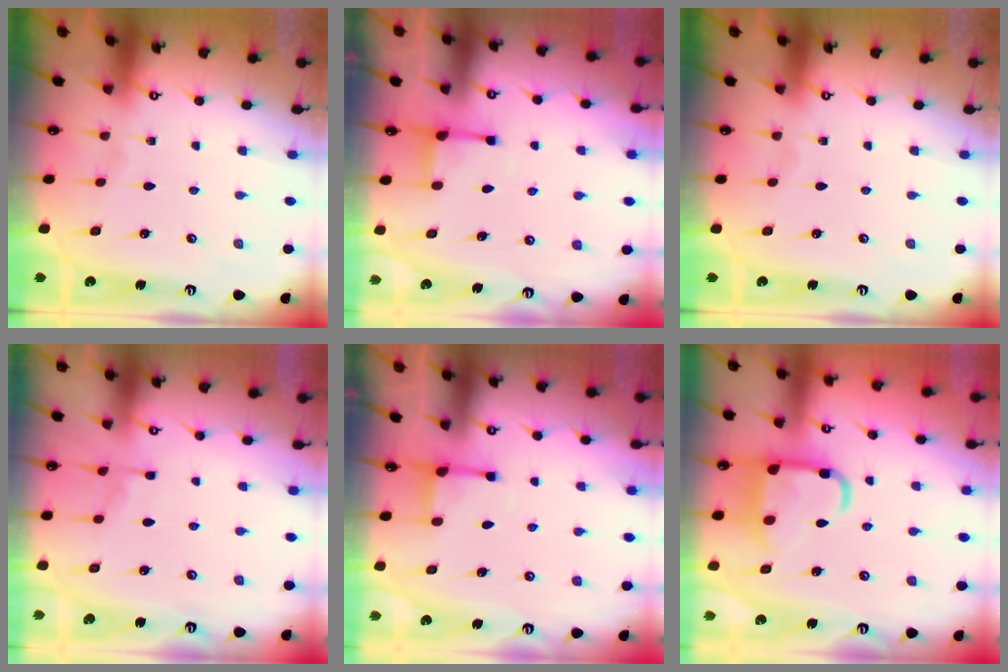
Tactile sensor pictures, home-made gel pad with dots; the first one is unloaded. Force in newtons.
{"total": 2.3, "press": 2.2, "slide": 0.6}
{"total": 0.0}
{"total": 3.5, "press": 3.5, "slide": 0.6}
{"total": 2.3, "press": 2.2, "slide": 0.6}
{"total": 13.9, "press": 13.8, "slide": 1.4}